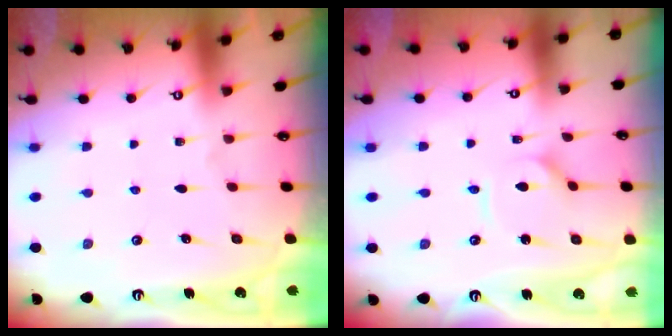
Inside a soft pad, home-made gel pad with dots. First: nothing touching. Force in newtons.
{"total": 2.4, "press": 2.4, "slide": 0.3}